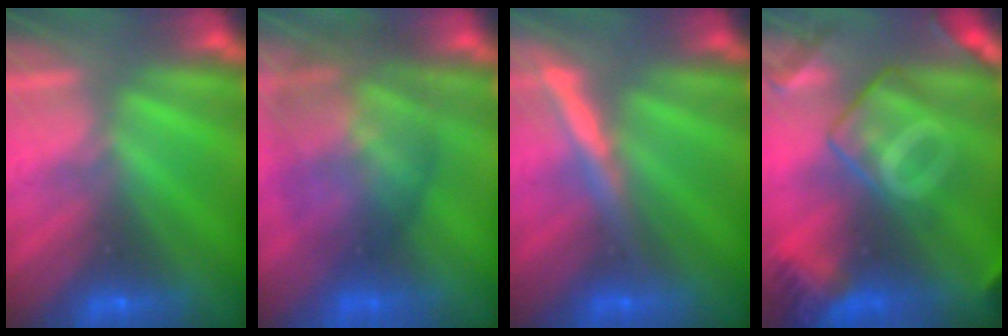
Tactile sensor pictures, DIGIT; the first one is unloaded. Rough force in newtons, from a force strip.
{"total": 7.8}
{"total": 3.7}
{"total": 8.1}